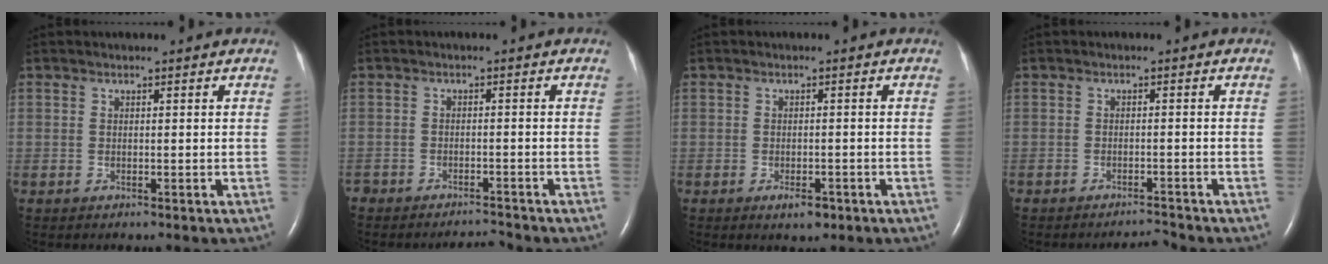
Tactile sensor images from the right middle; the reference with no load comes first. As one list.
[{"total": 3.1, "force": [-3.0, 0.0, -0.3], "torque": [0.007, -0.010, -0.049]}, {"total": 2.3, "force": [-1.4, 0.9, 1.6], "torque": [-0.025, 0.001, -0.018]}, {"total": 1.9, "force": [-1.9, -0.4, -0.2], "torque": [0.003, -0.011, -0.027]}]